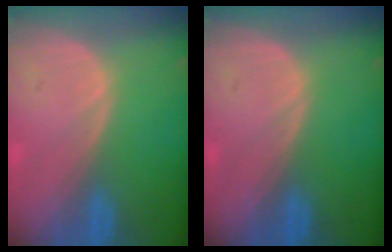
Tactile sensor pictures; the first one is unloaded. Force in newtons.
{"total": 0.0}